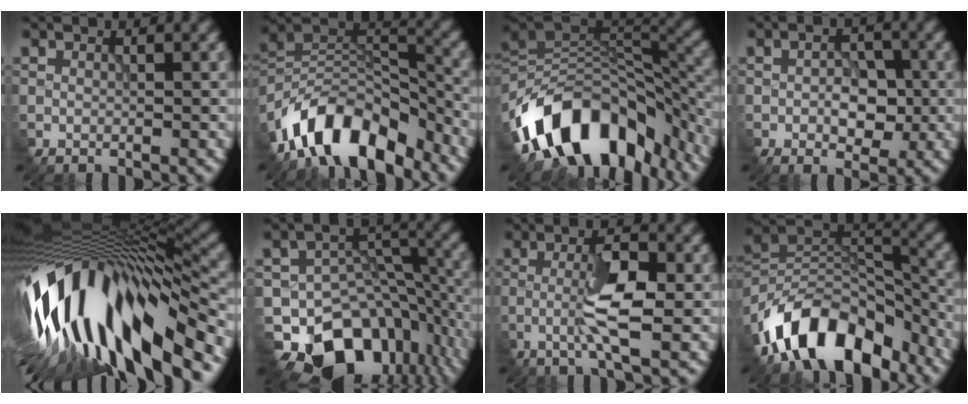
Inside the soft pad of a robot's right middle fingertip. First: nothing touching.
{"total": 10.6, "force": [-7.8, 4.7, 5.4], "torque": [-0.082, 0.008, -0.152]}
{"total": 14.3, "force": [-7.7, 8.3, 8.8], "torque": [-0.157, 0.013, -0.123]}
{"total": 3.6, "force": [-0.7, 2.4, 2.6], "torque": [-0.038, 0.000, -0.010]}
{"total": 15.9, "force": [-4.7, 6.5, 13.7], "torque": [-0.236, 0.006, -0.074]}
{"total": 11.5, "force": [-6.6, 7.7, 5.3], "torque": [-0.075, -0.014, -0.100]}
{"total": 4.8, "force": [-1.2, 0.8, 4.5], "torque": [-0.090, 0.009, -0.030]}
{"total": 12.1, "force": [-8.2, 6.2, 6.4], "torque": [-0.105, 0.013, -0.157]}